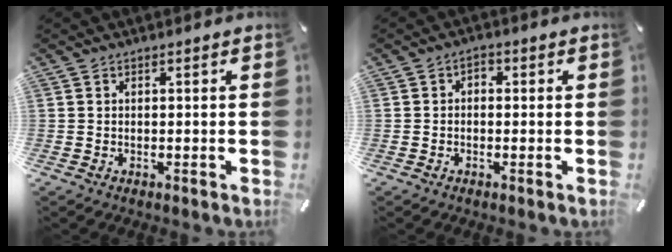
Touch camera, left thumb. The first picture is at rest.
{"total": 1.7, "force": [-0.5, 1.2, 1.1], "torque": [-0.022, 0.008, -0.012]}